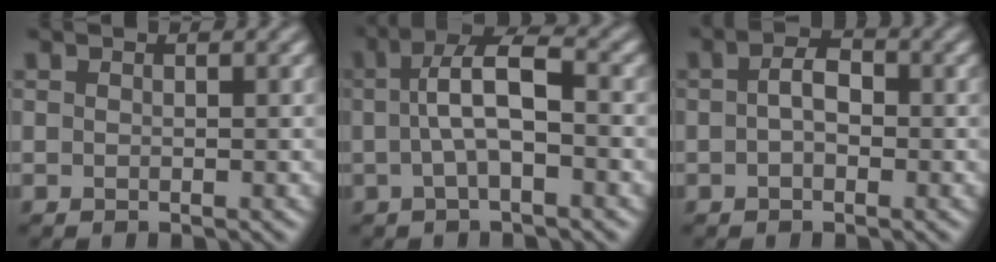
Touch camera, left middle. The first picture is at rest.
{"total": 4.9, "force": [0.2, 1.6, 4.6], "torque": [-0.084, 0.013, -0.002]}
{"total": 2.5, "force": [0.1, 1.4, 2.1], "torque": [-0.035, 0.006, -0.004]}